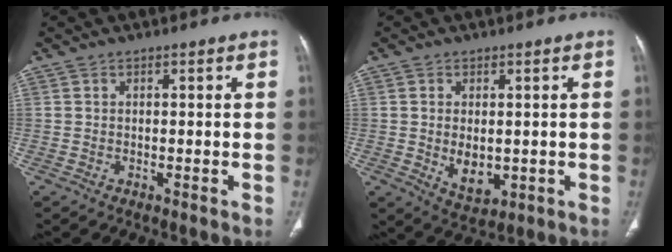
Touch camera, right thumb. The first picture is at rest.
{"total": 6.4, "force": [-0.6, 4.0, 5.0], "torque": [-0.072, -0.011, 0.004]}